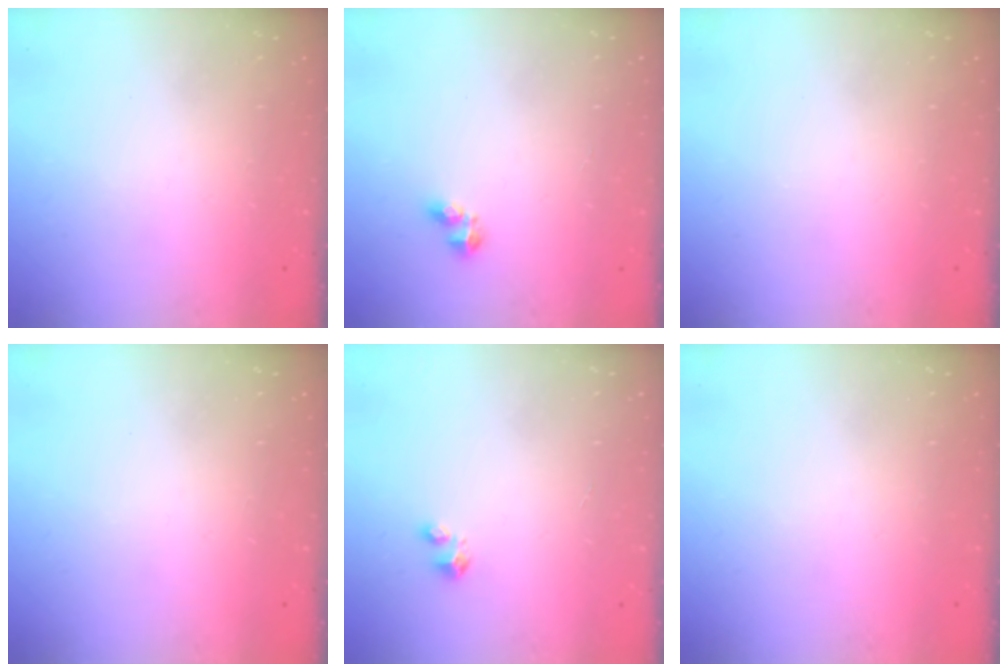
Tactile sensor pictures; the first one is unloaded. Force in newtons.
{"total": 3.1, "press": 3.0, "slide": 0.7}
{"total": 0.0}
{"total": 0.0}
{"total": 1.6, "press": 1.6, "slide": 0.1}
{"total": 0.0}